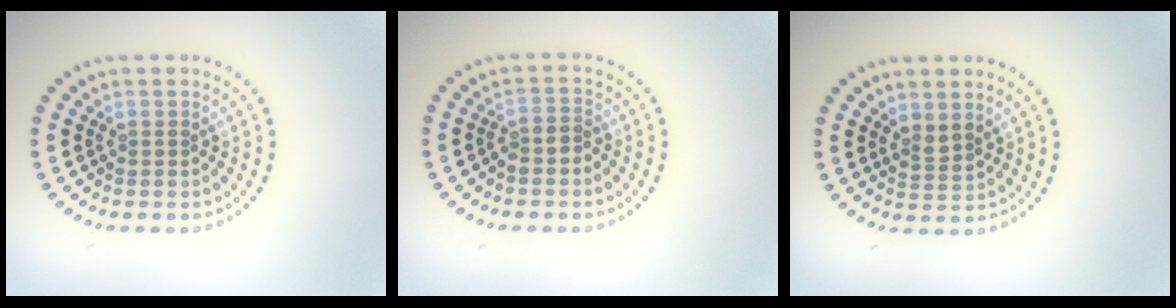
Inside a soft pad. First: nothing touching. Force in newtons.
{"total": 1.4, "press": 1.1, "slide": 0.8}
{"total": 1.5, "press": 1.2, "slide": 0.9}